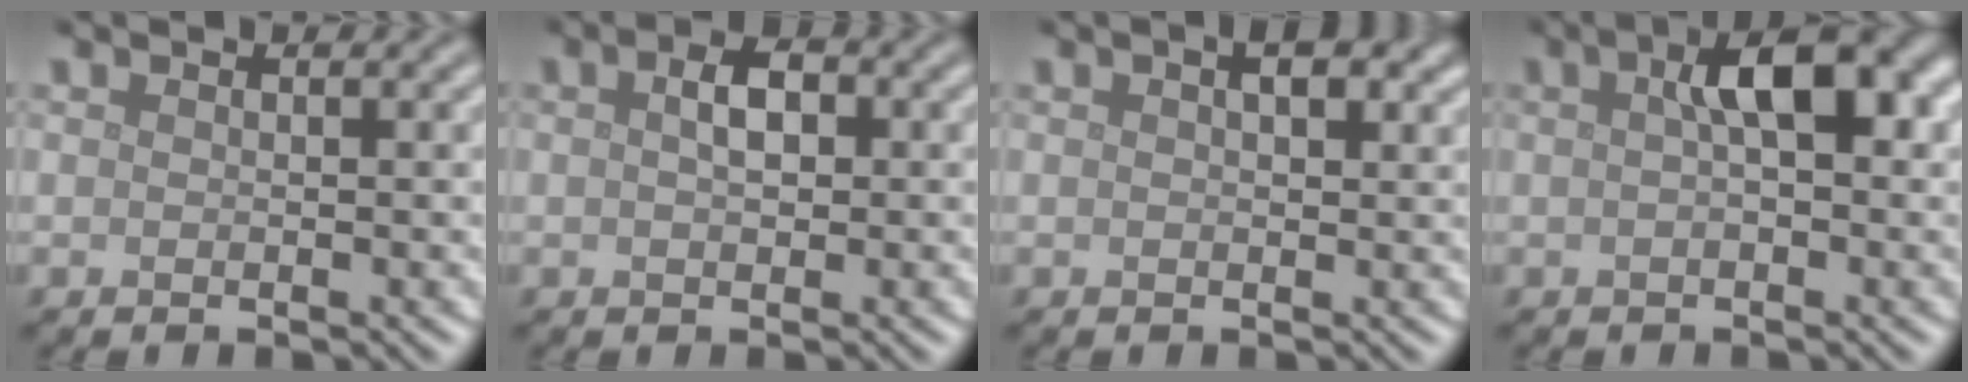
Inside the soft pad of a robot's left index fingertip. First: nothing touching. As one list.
[{"total": 2.5, "force": [0.4, 1.4, 2.0], "torque": [-0.036, 0.005, 0.002]}, {"total": 2.0, "force": [0.8, 0.8, 1.6], "torque": [-0.020, 0.003, 0.012]}, {"total": 5.6, "force": [1.3, 2.0, 5.0], "torque": [-0.069, 0.013, 0.014]}]